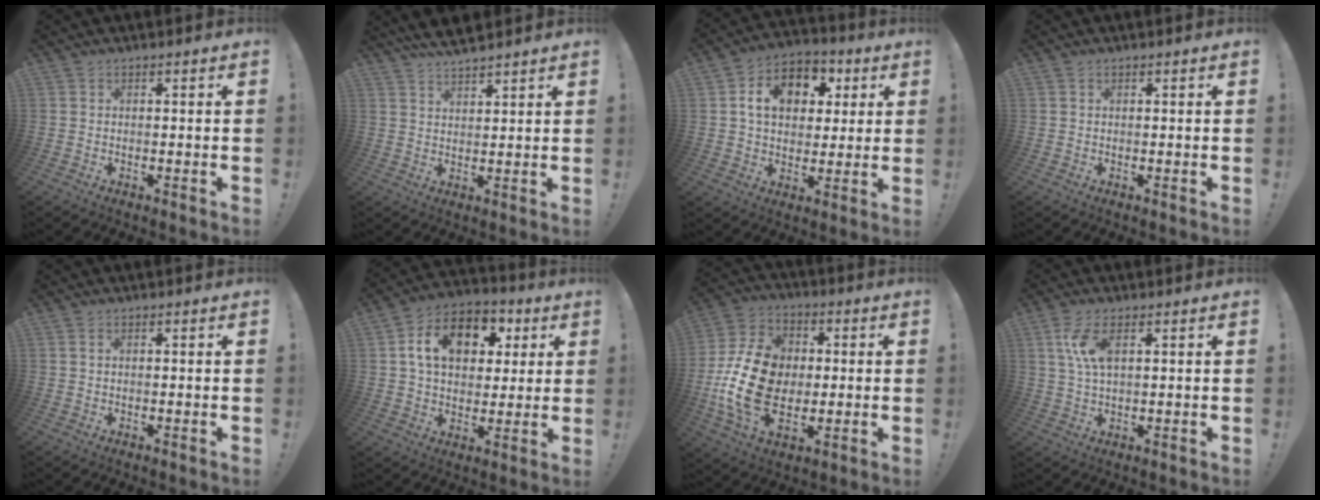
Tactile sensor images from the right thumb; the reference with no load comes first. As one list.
[{"total": 5.4, "force": [5.0, 1.2, 1.9], "torque": [-0.031, -0.030, 0.091]}, {"total": 13.2, "force": [4.0, 10.0, 7.6], "torque": [-0.108, -0.007, 0.076]}, {"total": 0.0}, {"total": 0.6, "force": [0.2, 0.3, 0.5], "torque": [-0.012, 0.002, 0.005]}, {"total": 15.8, "force": [4.9, 11.3, 9.9], "torque": [-0.149, -0.004, 0.091]}, {"total": 20.9, "force": [-1.9, 15.1, 14.3], "torque": [-0.261, 0.022, -0.023]}, {"total": 7.6, "force": [2.5, 3.1, 6.5], "torque": [-0.133, -0.002, 0.041]}]